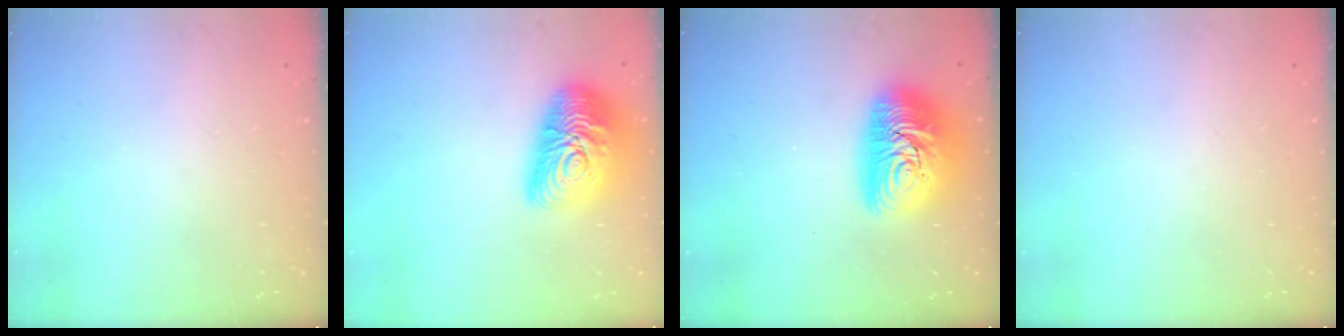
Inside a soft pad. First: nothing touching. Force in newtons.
{"total": 18.2, "press": 18.1, "slide": 1.3}
{"total": 15.7, "press": 15.7, "slide": 1.1}
{"total": 0.0}